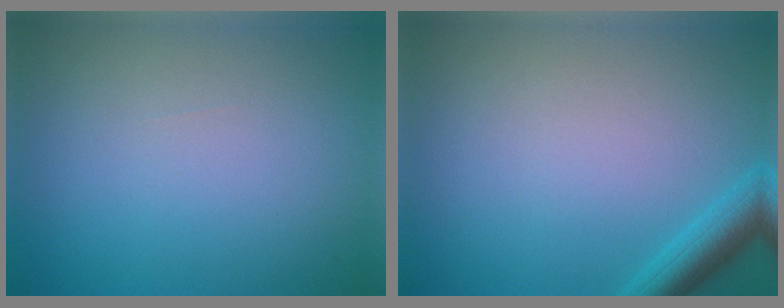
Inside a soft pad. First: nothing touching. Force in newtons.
{"total": 3.3, "press": 3.3, "slide": 0.2}